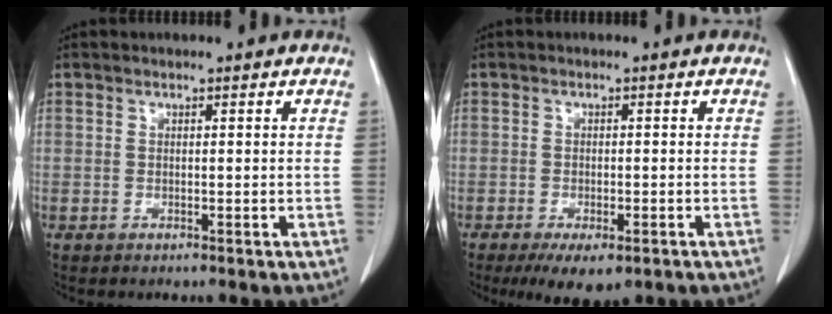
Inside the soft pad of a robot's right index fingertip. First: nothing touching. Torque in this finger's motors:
{"motor_torque": [-0.08, -0.05, 0.06, 0.00]}